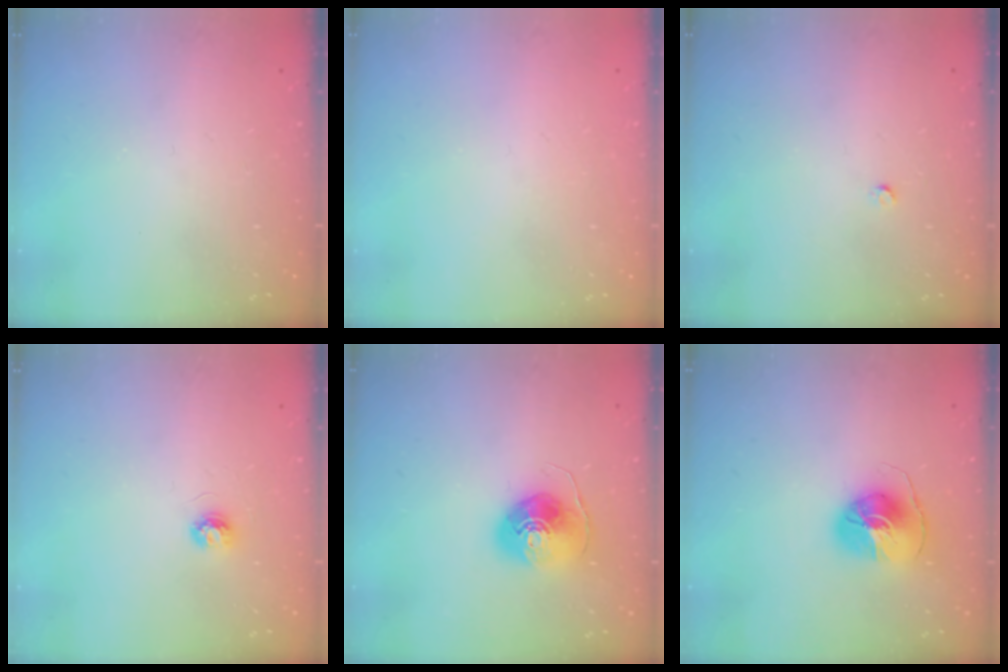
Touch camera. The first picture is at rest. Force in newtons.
{"total": 0.8, "press": 0.8, "slide": 0.0}
{"total": 2.2, "press": 2.2, "slide": 0.3}
{"total": 3.7, "press": 3.7, "slide": 0.3}
{"total": 8.5, "press": 8.4, "slide": 1.2}
{"total": 8.5, "press": 8.5, "slide": 0.2}